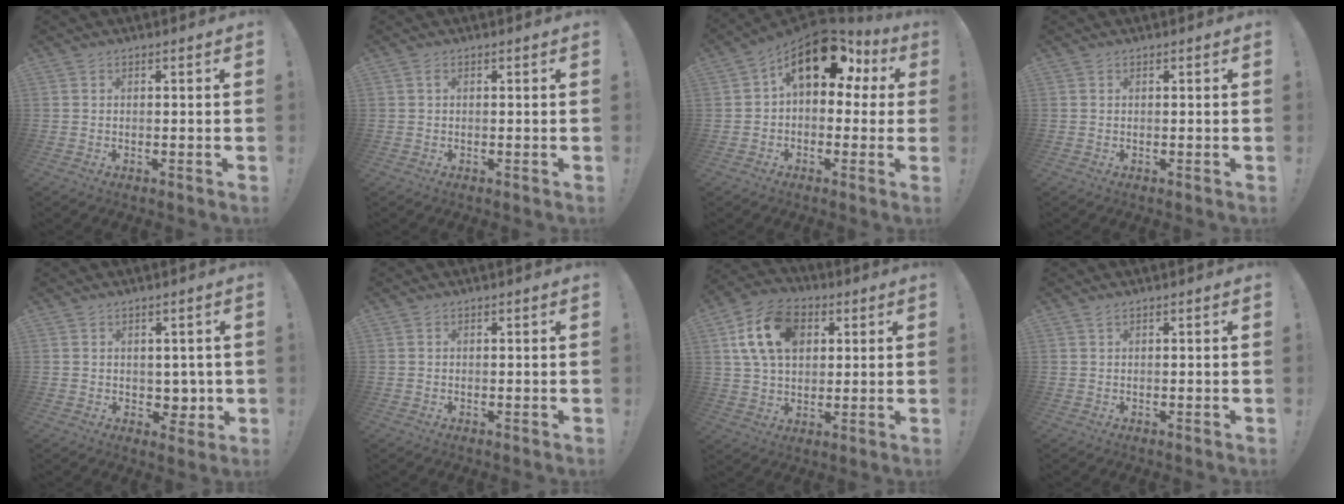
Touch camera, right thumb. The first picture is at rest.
{"total": 0.6, "force": [0.1, 0.2, 0.6], "torque": [-0.019, 0.005, 0.002]}
{"total": 16.4, "force": [7.5, 9.2, 11.3], "torque": [-0.149, -0.035, 0.131]}
{"total": 0.0}
{"total": 5.1, "force": [1.3, 4.6, 1.8], "torque": [-0.005, -0.012, 0.028]}
{"total": 0.0}
{"total": 16.1, "force": [5.4, 11.1, 10.3], "torque": [-0.176, -0.007, 0.104]}
{"total": 0.8, "force": [0.5, 0.1, 0.6], "torque": [-0.007, -0.001, 0.007]}